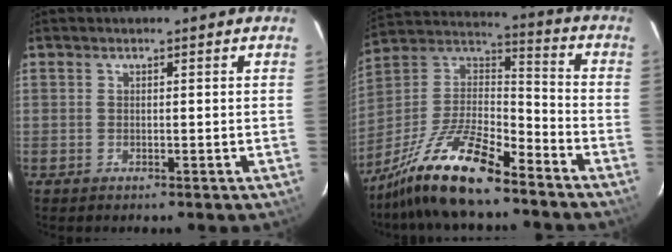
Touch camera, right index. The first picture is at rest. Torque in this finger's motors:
{"motor_torque": [1.03, -0.88, 0.35, 0.03]}